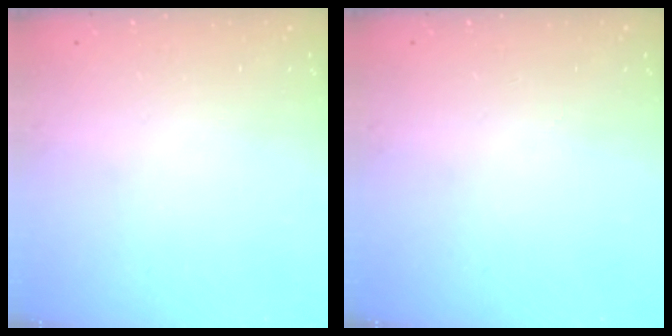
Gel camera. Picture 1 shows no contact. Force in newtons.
{"total": 0.0}